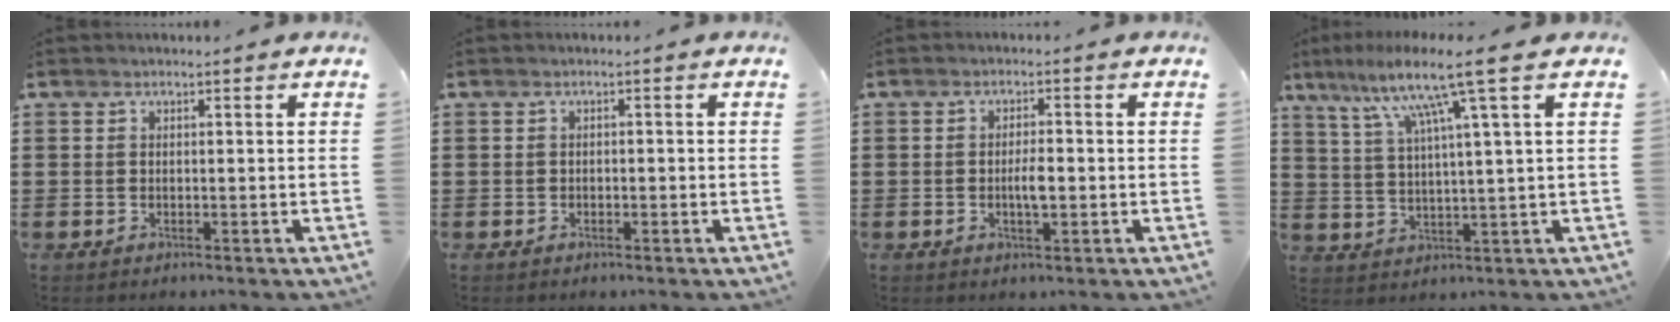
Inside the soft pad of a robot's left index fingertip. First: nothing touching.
{"total": 0.6, "force": [-0.5, 0.3, 0.2], "torque": [-0.007, -0.002, -0.010]}
{"total": 3.1, "force": [-0.4, 0.9, 2.9], "torque": [-0.054, 0.002, -0.009]}
{"total": 10.5, "force": [6.1, -0.8, 8.5], "torque": [-0.181, -0.015, 0.095]}